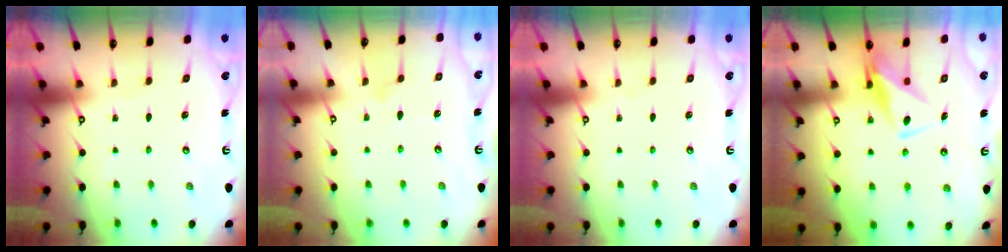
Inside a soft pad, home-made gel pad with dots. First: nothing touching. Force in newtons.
{"total": 9.0, "press": 9.0, "slide": 0.5}
{"total": 0.0}
{"total": 10.7, "press": 10.6, "slide": 1.0}